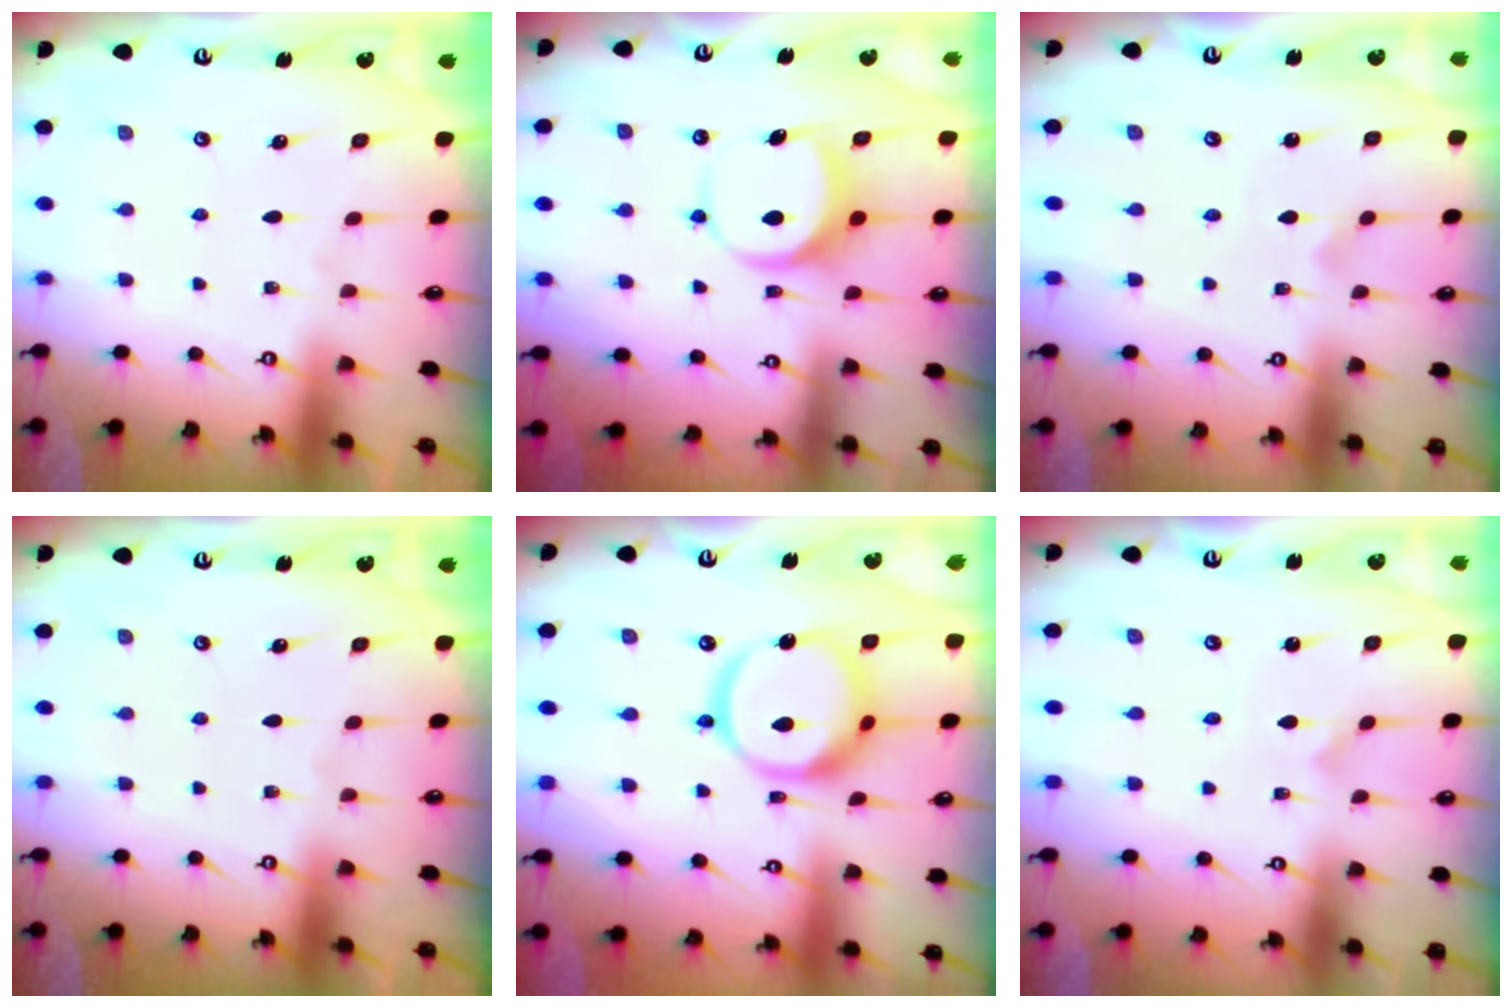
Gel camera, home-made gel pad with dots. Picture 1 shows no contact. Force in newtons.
{"total": 6.7, "press": 6.7, "slide": 0.5}
{"total": 2.3, "press": 2.3, "slide": 0.1}
{"total": 0.0}
{"total": 15.7, "press": 15.6, "slide": 1.5}
{"total": 0.9, "press": 0.9, "slide": 0.1}